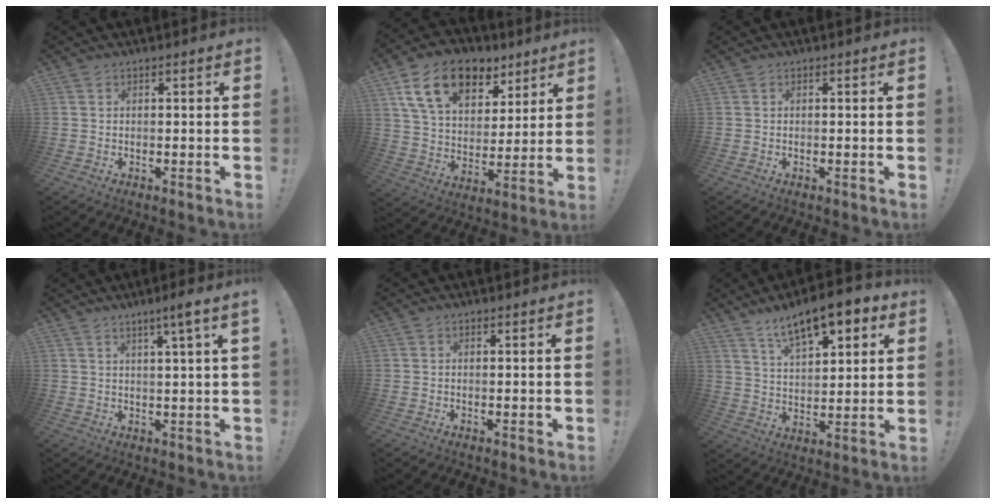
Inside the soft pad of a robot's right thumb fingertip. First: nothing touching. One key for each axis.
{"total": 18.6, "fx": 10.7, "fy": 11.3, "fz": 10.2, "tx": -0.176, "ty": -0.050, "tz": 0.198}
{"total": 0.0}
{"total": 5.5, "fx": 2.9, "fy": -0.9, "fz": 4.6, "tx": -0.060, "ty": -0.018, "tz": 0.038}
{"total": 0.6, "fx": -0.1, "fy": 0.1, "fz": 0.5, "tx": -0.006, "ty": -0.001, "tz": -0.002}
{"total": 13.3, "fx": 9.0, "fy": 5.3, "fz": 8.3, "tx": -0.132, "ty": -0.057, "tz": 0.157}